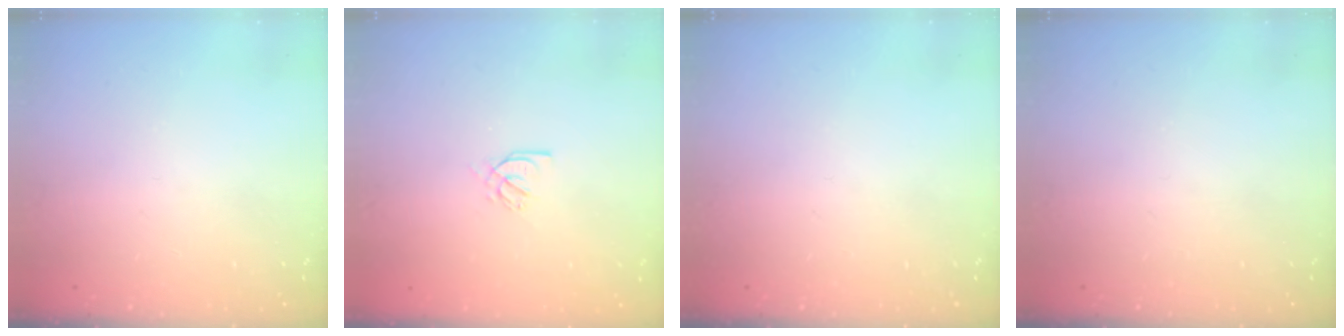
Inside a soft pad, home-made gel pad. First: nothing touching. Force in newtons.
{"total": 3.5, "press": 3.5, "slide": 0.2}
{"total": 0.0}
{"total": 0.0}